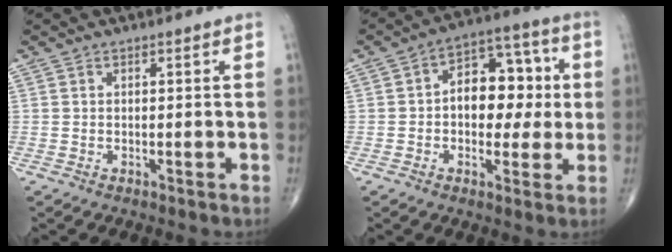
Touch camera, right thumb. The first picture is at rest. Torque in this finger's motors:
{"motor_torque": [-0.08, 0.48, 0.94, 0.19, 0.22]}